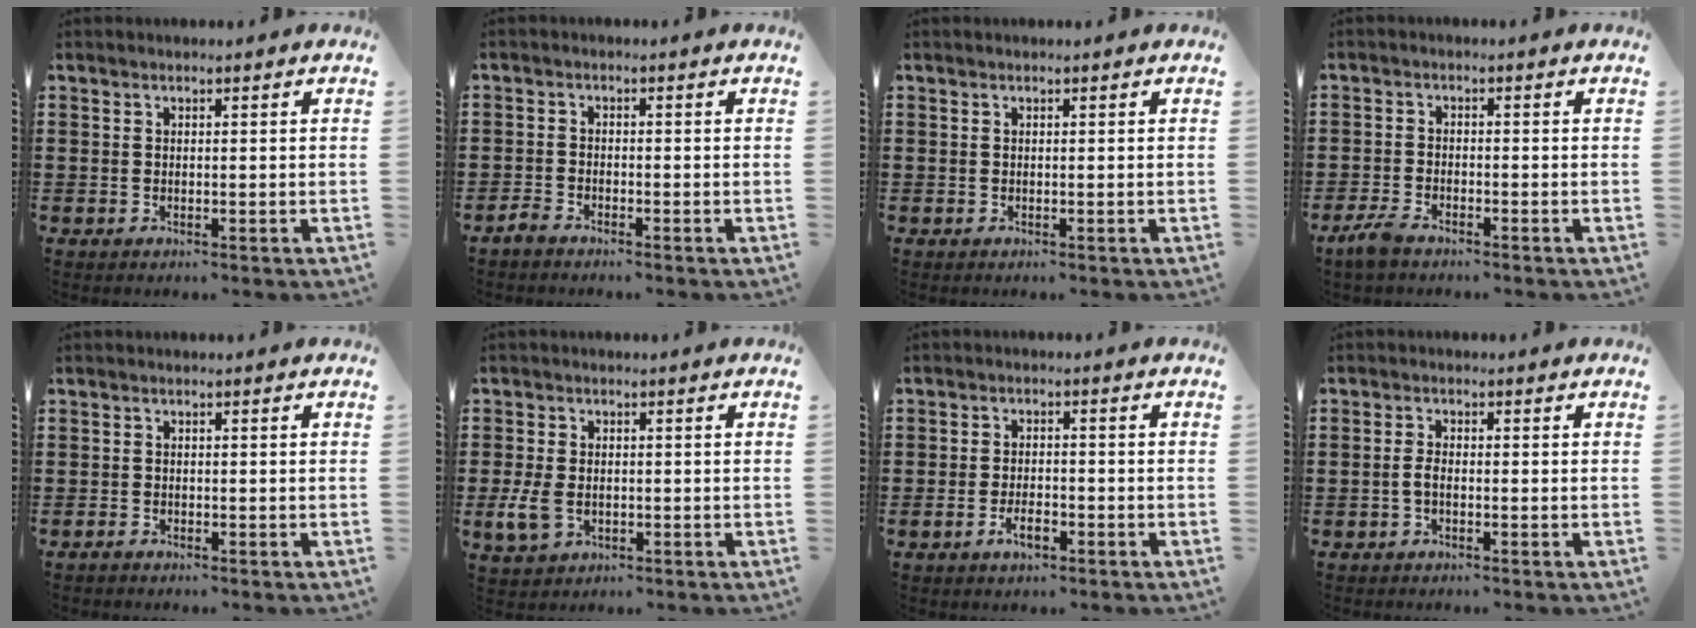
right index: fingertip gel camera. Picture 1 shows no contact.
{"total": 1.5, "force": [-1.4, 0.3, 0.3], "torque": [-0.016, -0.001, -0.031]}
{"total": 0.0}
{"total": 2.4, "force": [-2.0, 0.7, 1.2], "torque": [-0.035, 0.000, -0.042]}
{"total": 0.7, "force": [-0.6, 0.2, 0.3], "torque": [-0.007, -0.004, -0.010]}
{"total": 3.8, "force": [-1.0, 2.6, 2.5], "torque": [-0.070, -0.005, -0.022]}
{"total": 3.3, "force": [-1.7, 1.4, 2.5], "torque": [-0.044, 0.003, -0.032]}
{"total": 1.9, "force": [-0.7, 0.6, 1.6], "torque": [-0.047, -0.008, -0.018]}